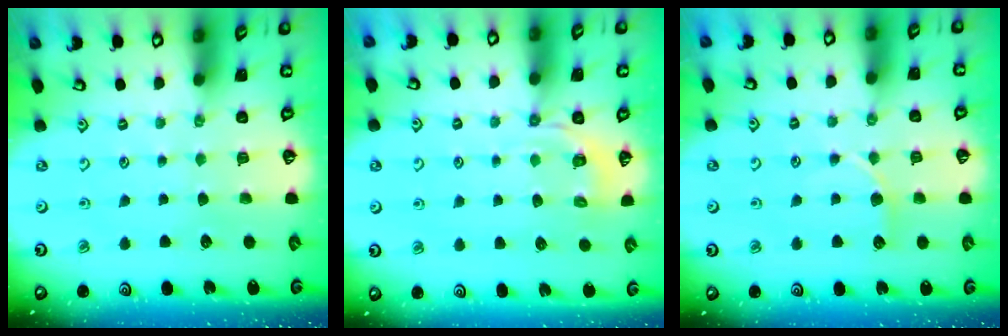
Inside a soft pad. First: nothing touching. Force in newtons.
{"total": 4.3, "press": 3.9, "slide": 1.7}
{"total": 7.0, "press": 7.0, "slide": 0.5}